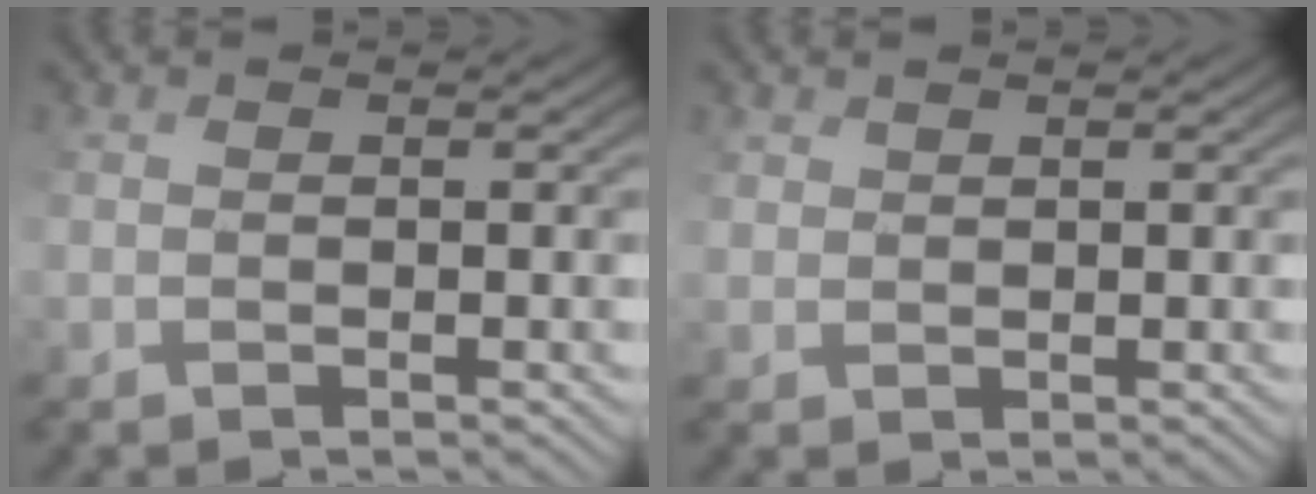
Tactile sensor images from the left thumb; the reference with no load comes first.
{"total": 1.4, "force": [0.6, 0.7, -1.0], "torque": [0.007, -0.002, 0.014]}